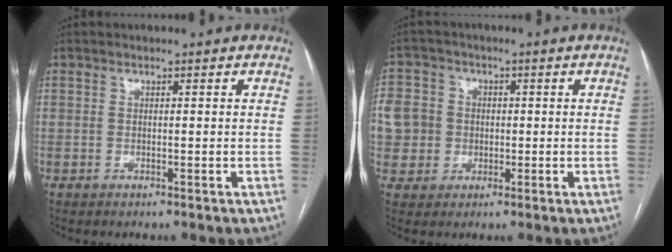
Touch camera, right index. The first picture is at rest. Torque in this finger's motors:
{"motor_torque": [2.14, 0.00, 1.05, 0.21]}